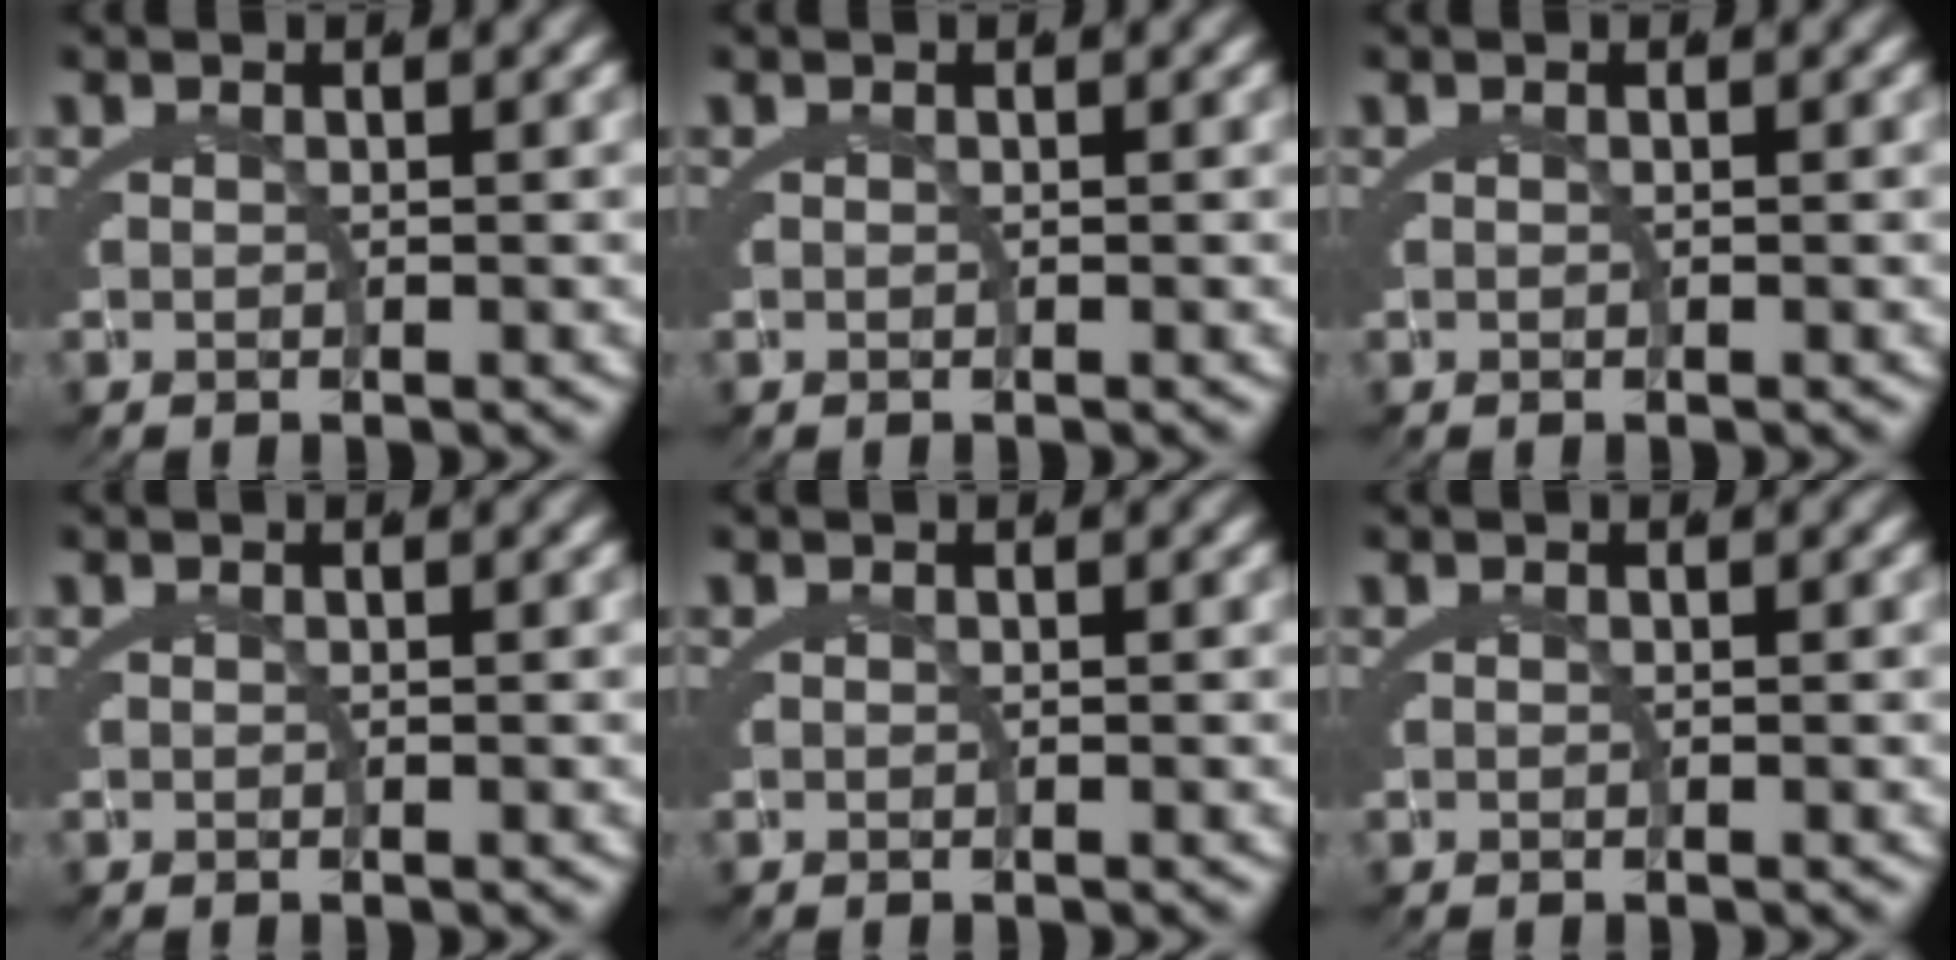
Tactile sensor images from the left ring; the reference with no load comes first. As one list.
[{"total": 0.0}, {"total": 0.0}, {"total": 0.0}, {"total": 0.0}, {"total": 0.0}]